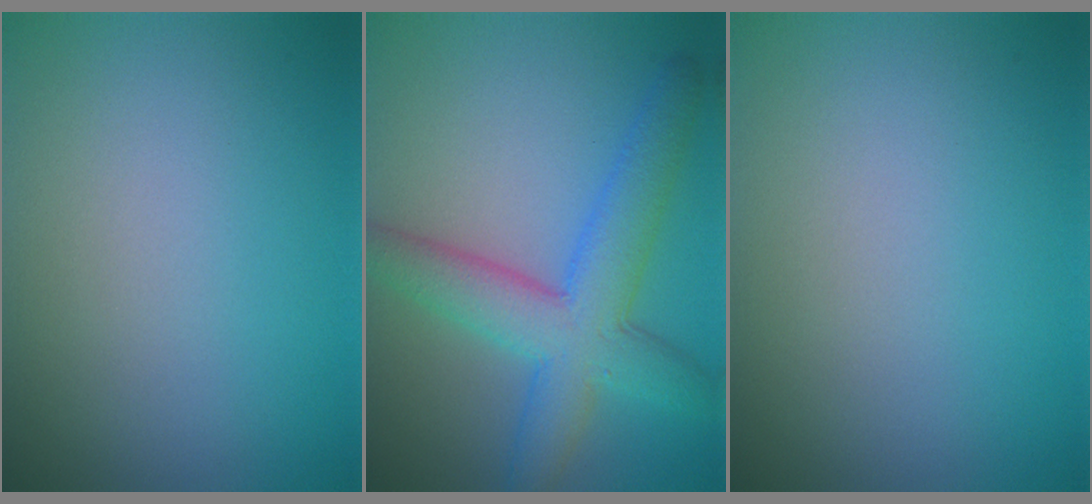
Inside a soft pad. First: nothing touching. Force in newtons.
{"total": 6.4, "press": 6.4, "slide": 0.2}
{"total": 0.0}